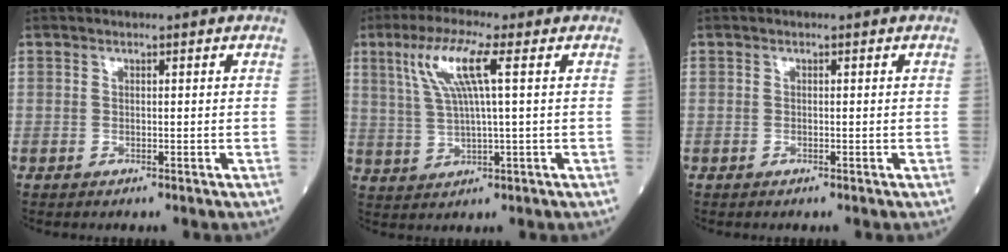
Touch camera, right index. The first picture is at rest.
{"total": 8.2, "force": [3.0, 0.2, 7.6], "torque": [-0.162, 0.015, 0.062]}
{"total": 0.0}